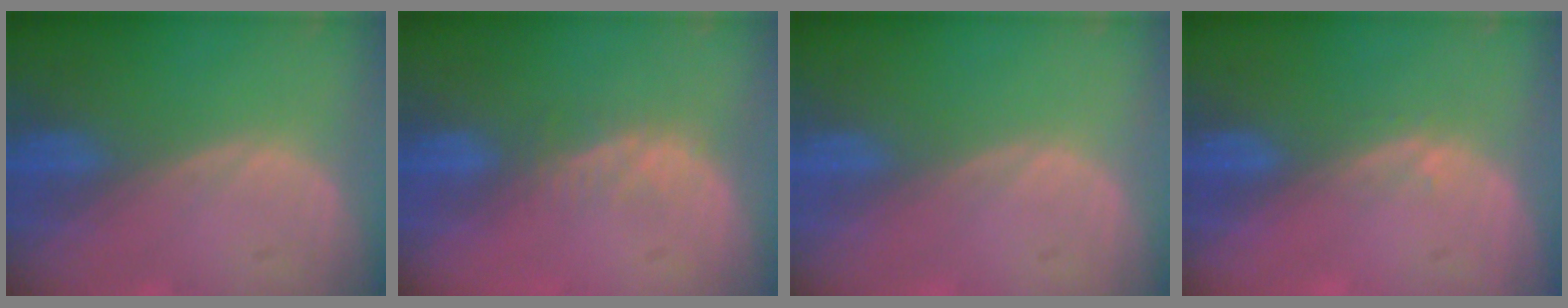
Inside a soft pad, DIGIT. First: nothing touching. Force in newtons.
{"total": 2.8, "press": 2.3, "slide": 1.7}
{"total": 0.0}
{"total": 1.0, "press": 0.7, "slide": 0.7}